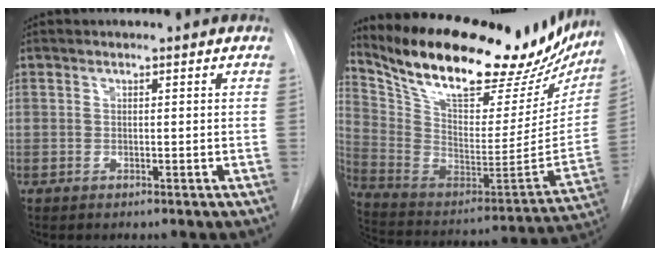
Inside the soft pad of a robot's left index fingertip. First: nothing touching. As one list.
[{"total": 32.1, "force": [25.2, 10.8, 16.7], "torque": [-0.280, -0.019, 0.365]}]